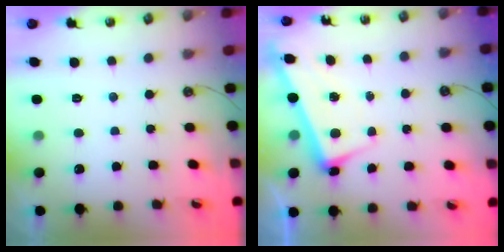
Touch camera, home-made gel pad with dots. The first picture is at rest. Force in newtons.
{"total": 2.6, "press": 2.5, "slide": 0.7}